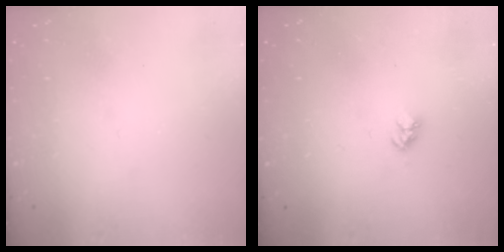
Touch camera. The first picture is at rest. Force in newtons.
{"total": 3.3, "press": 3.3, "slide": 0.4}